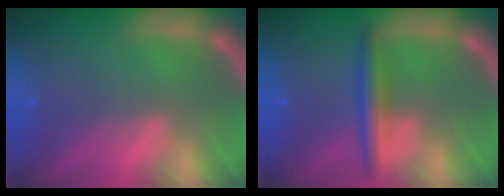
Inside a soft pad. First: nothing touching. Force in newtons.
{"total": 3.0}